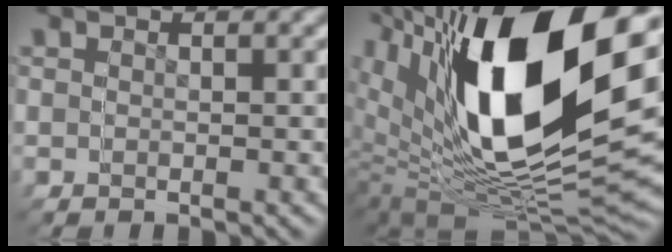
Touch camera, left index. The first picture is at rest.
{"total": 18.4, "force": [4.0, 9.7, 15.1], "torque": [-0.261, 0.021, 0.067]}